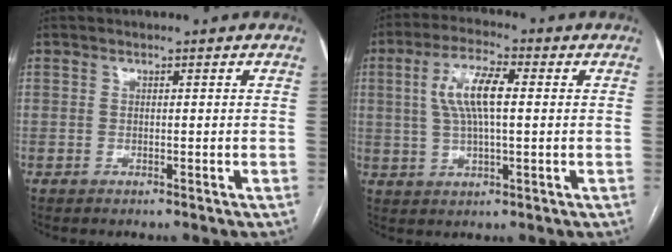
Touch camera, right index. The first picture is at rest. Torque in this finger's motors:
{"motor_torque": [0.45, -0.05, 0.27, 0.09]}